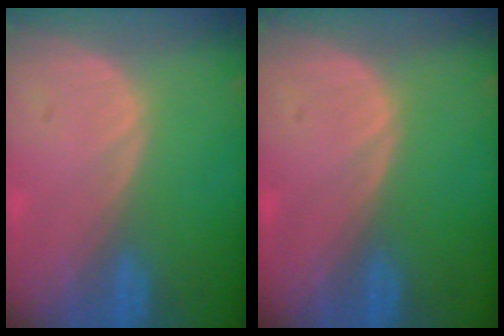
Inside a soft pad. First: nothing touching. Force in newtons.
{"total": 0.0}